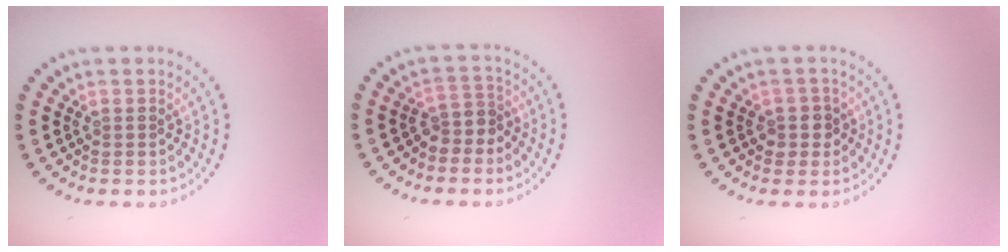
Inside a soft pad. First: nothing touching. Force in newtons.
{"total": 2.3, "press": 1.7, "slide": 1.5}
{"total": 1.8, "press": 1.4, "slide": 1.1}